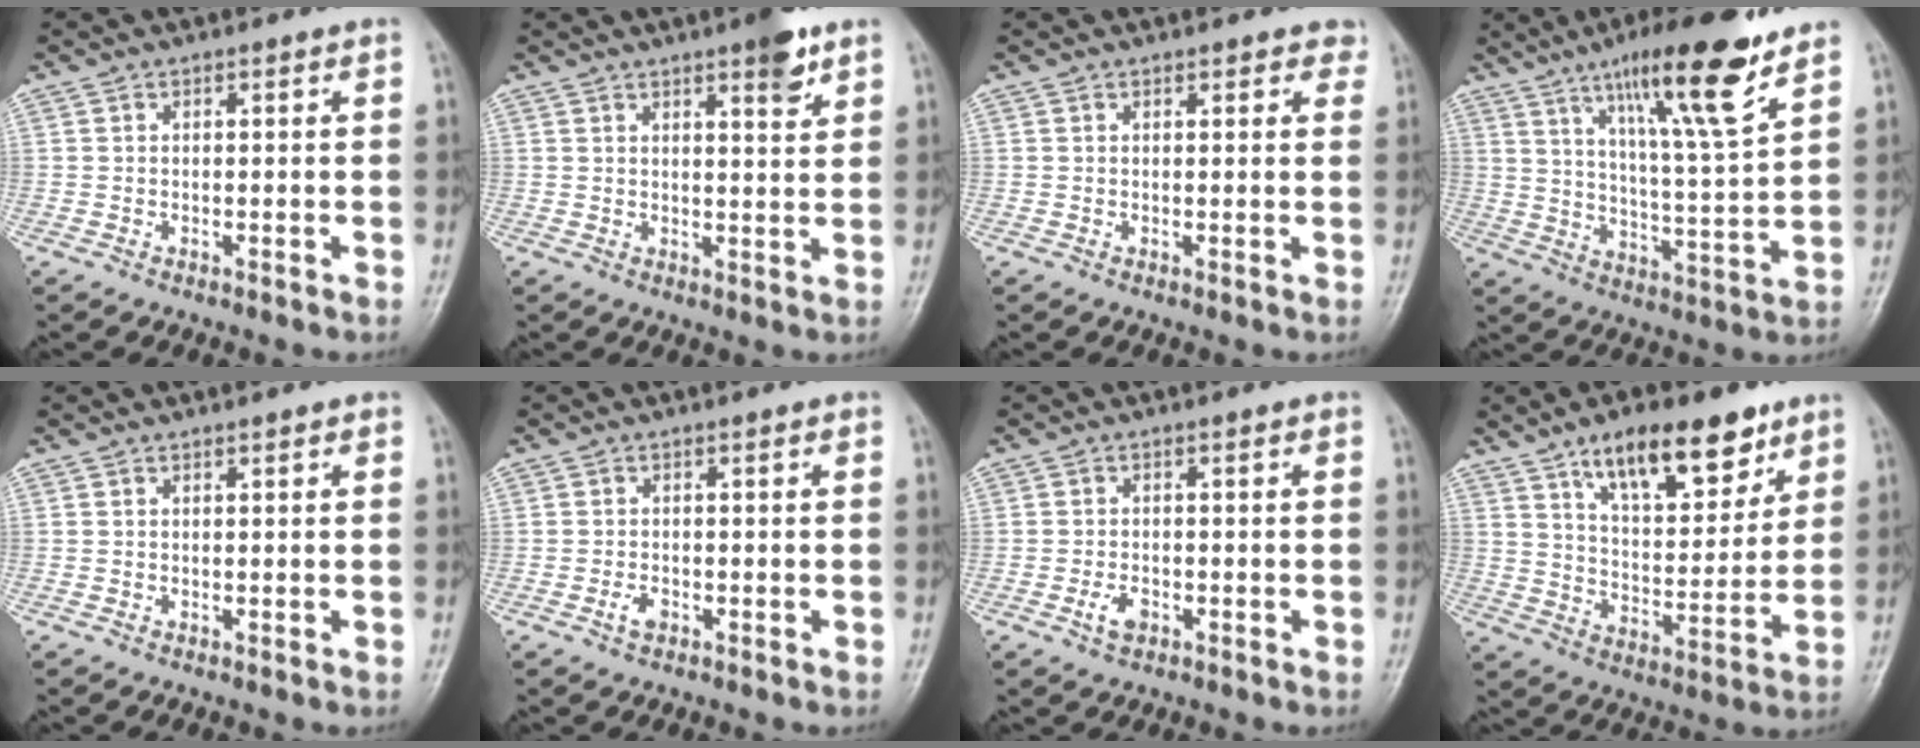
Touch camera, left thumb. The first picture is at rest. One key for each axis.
{"total": 5.3, "fx": 3.4, "fy": 1.2, "fz": 3.9, "tx": -0.045, "ty": -0.019, "tz": 0.045}
{"total": 2.7, "fx": 1.9, "fy": 1.3, "fz": 1.4, "tx": 0.009, "ty": -0.002, "tz": 0.016}
{"total": 17.3, "fx": 10.6, "fy": 2.4, "fz": 13.4, "tx": -0.205, "ty": -0.053, "tz": 0.175}
{"total": 0.5, "fx": 0.3, "fy": 0.2, "fz": 0.4, "tx": -0.005, "ty": 0.000, "tz": 0.002}
{"total": 1.8, "fx": -0.9, "fy": 1.1, "fz": 1.2, "tx": -0.024, "ty": 0.005, "tz": -0.017}
{"total": 2.6, "fx": -1.2, "fy": 1.6, "fz": 1.7, "tx": -0.034, "ty": 0.005, "tz": -0.021}
{"total": 16.5, "fx": 10.1, "fy": 6.9, "fz": 11.0, "tx": -0.131, "ty": -0.047, "tz": 0.168}